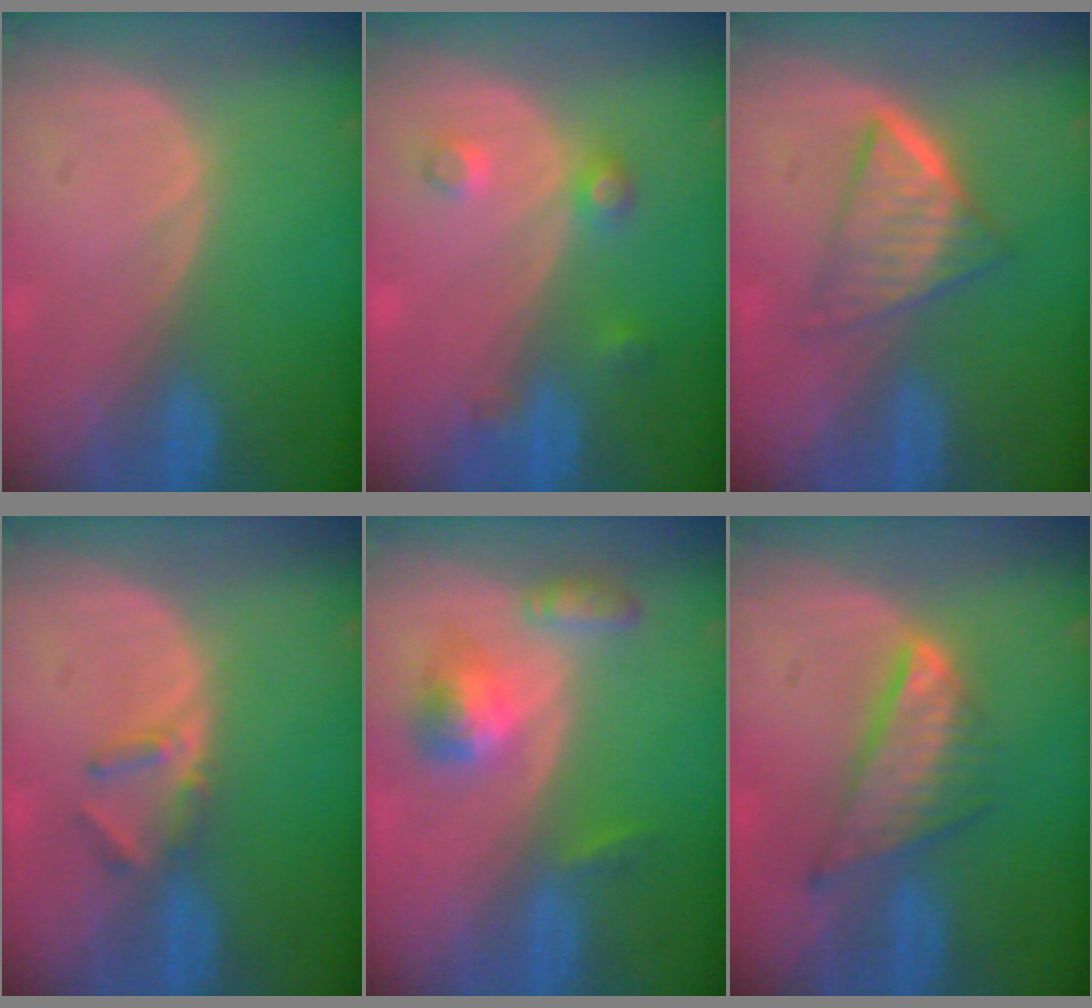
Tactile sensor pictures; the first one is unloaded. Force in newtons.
{"total": 3.5, "press": 3.4, "slide": 1.0}
{"total": 6.5, "press": 5.5, "slide": 3.5}
{"total": 2.9, "press": 2.6, "slide": 1.1}
{"total": 5.6, "press": 5.1, "slide": 2.4}
{"total": 7.5, "press": 6.5, "slide": 3.7}